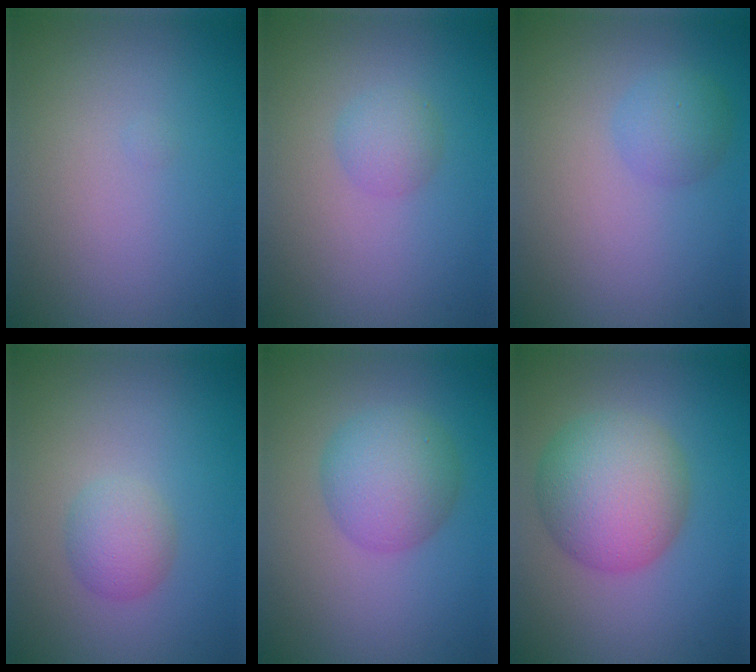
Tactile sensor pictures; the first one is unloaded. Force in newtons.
{"total": 1.7, "press": 1.7, "slide": 0.0}
{"total": 1.9, "press": 1.9, "slide": 0.1}
{"total": 2.2, "press": 2.2, "slide": 0.1}
{"total": 4.4, "press": 4.4, "slide": 0.1}
{"total": 7.0, "press": 7.0, "slide": 0.2}